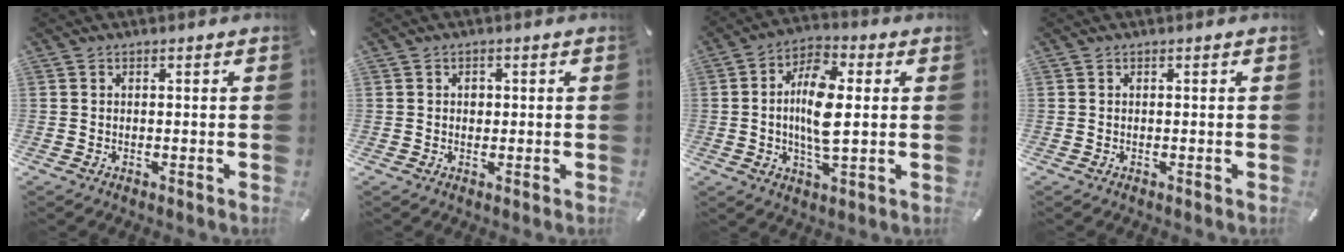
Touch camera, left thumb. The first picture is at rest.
{"total": 1.4, "force": [0.1, 1.3, 0.5], "torque": [-0.003, 0.003, -0.002]}
{"total": 11.0, "force": [0.5, 4.8, 9.9], "torque": [-0.196, 0.002, 0.005]}
{"total": 0.0}